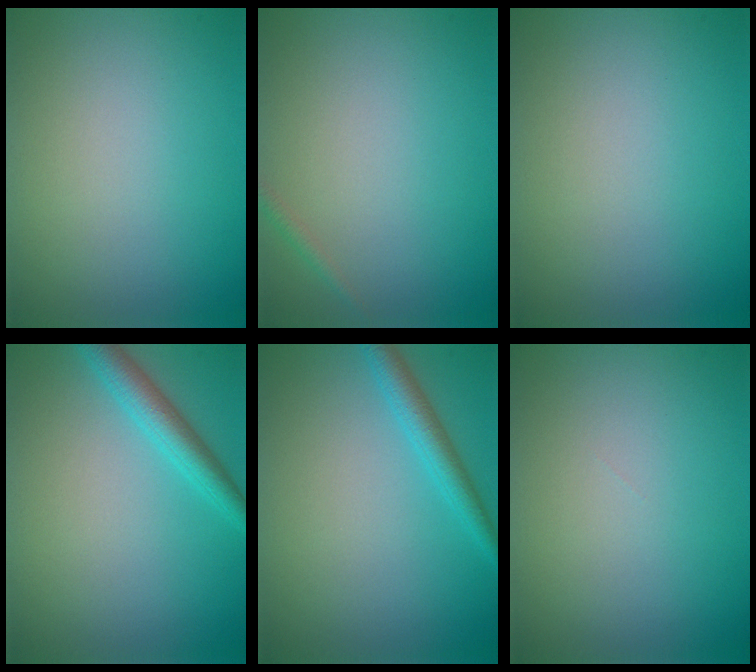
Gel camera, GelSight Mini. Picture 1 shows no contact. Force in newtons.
{"total": 0.7, "press": 0.7, "slide": 0.0}
{"total": 0.0}
{"total": 3.0, "press": 3.0, "slide": 0.0}
{"total": 2.5, "press": 2.5, "slide": 0.1}
{"total": 0.0}